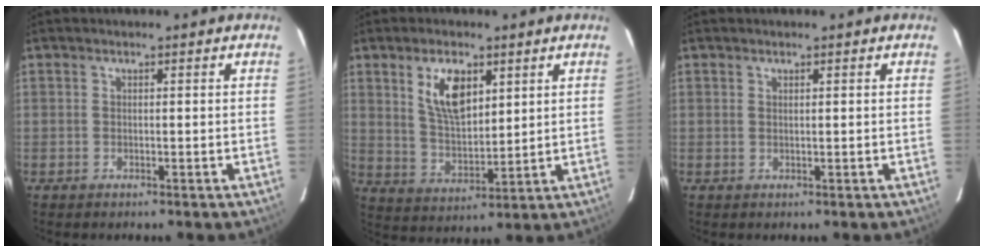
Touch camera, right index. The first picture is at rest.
{"total": 9.5, "force": [4.3, 4.6, 7.0], "torque": [-0.129, 0.004, 0.091]}
{"total": 0.0}